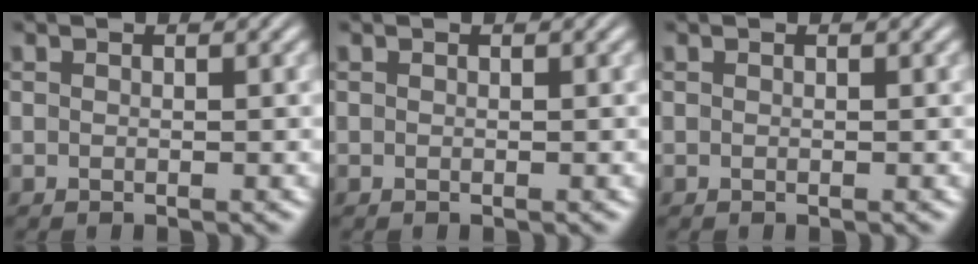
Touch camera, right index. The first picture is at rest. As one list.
[{"total": 0.0}, {"total": 0.0}]